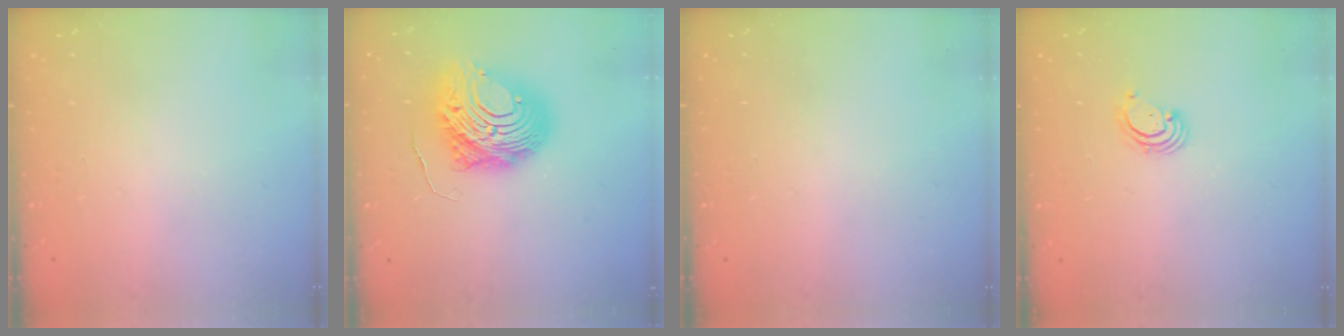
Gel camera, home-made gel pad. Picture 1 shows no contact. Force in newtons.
{"total": 14.1, "press": 14.0, "slide": 1.3}
{"total": 0.0}
{"total": 2.8, "press": 2.8, "slide": 0.3}